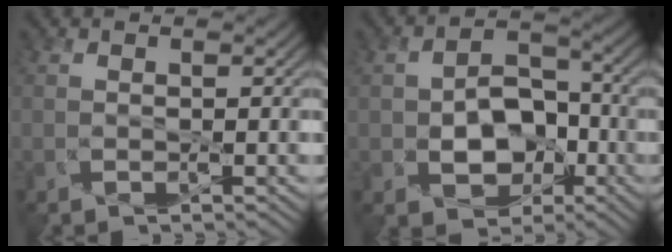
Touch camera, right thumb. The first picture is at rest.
{"total": 6.3, "force": [-1.4, 5.1, 3.5], "torque": [-0.052, -0.003, -0.020]}